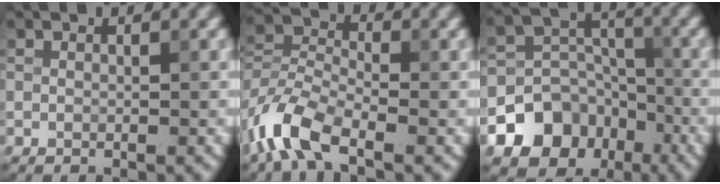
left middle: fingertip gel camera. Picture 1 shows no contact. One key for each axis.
{"total": 6.1, "fx": -3.7, "fy": 2.9, "fz": 3.9, "tx": -0.079, "ty": 0.001, "tz": -0.088}
{"total": 10.7, "fx": -5.8, "fy": 8.4, "fz": 3.1, "tx": -0.048, "ty": -0.007, "tz": -0.116}